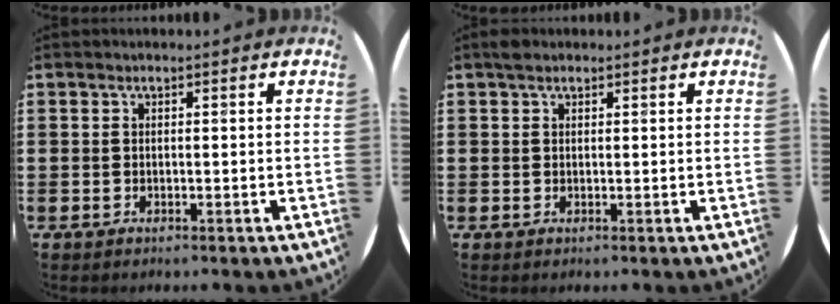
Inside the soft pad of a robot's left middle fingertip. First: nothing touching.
{"total": 0.9, "force": [0.8, 0.4, 0.2], "torque": [0.003, 0.000, 0.012]}